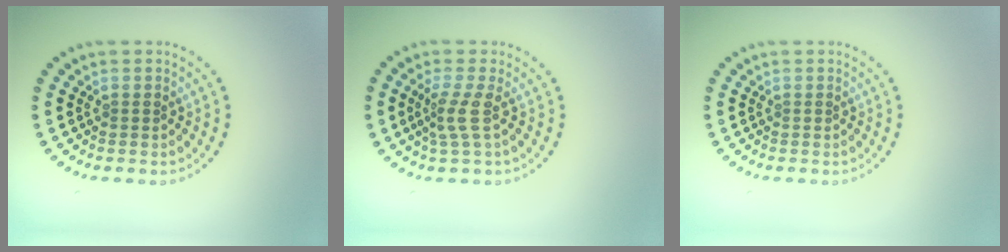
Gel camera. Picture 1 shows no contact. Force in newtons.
{"total": 2.2, "press": 1.6, "slide": 1.5}
{"total": 0.0}